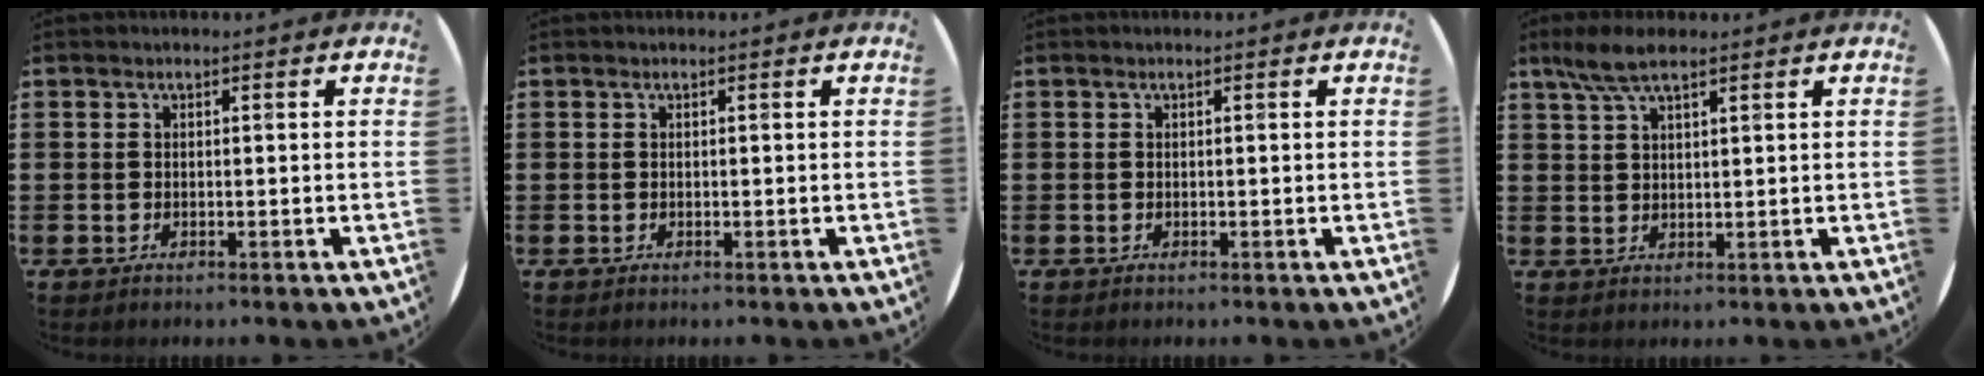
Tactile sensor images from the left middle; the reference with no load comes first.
{"total": 0.0}
{"total": 0.0}
{"total": 4.7, "force": [3.5, 1.2, 3.0], "torque": [-0.067, 0.001, 0.063]}